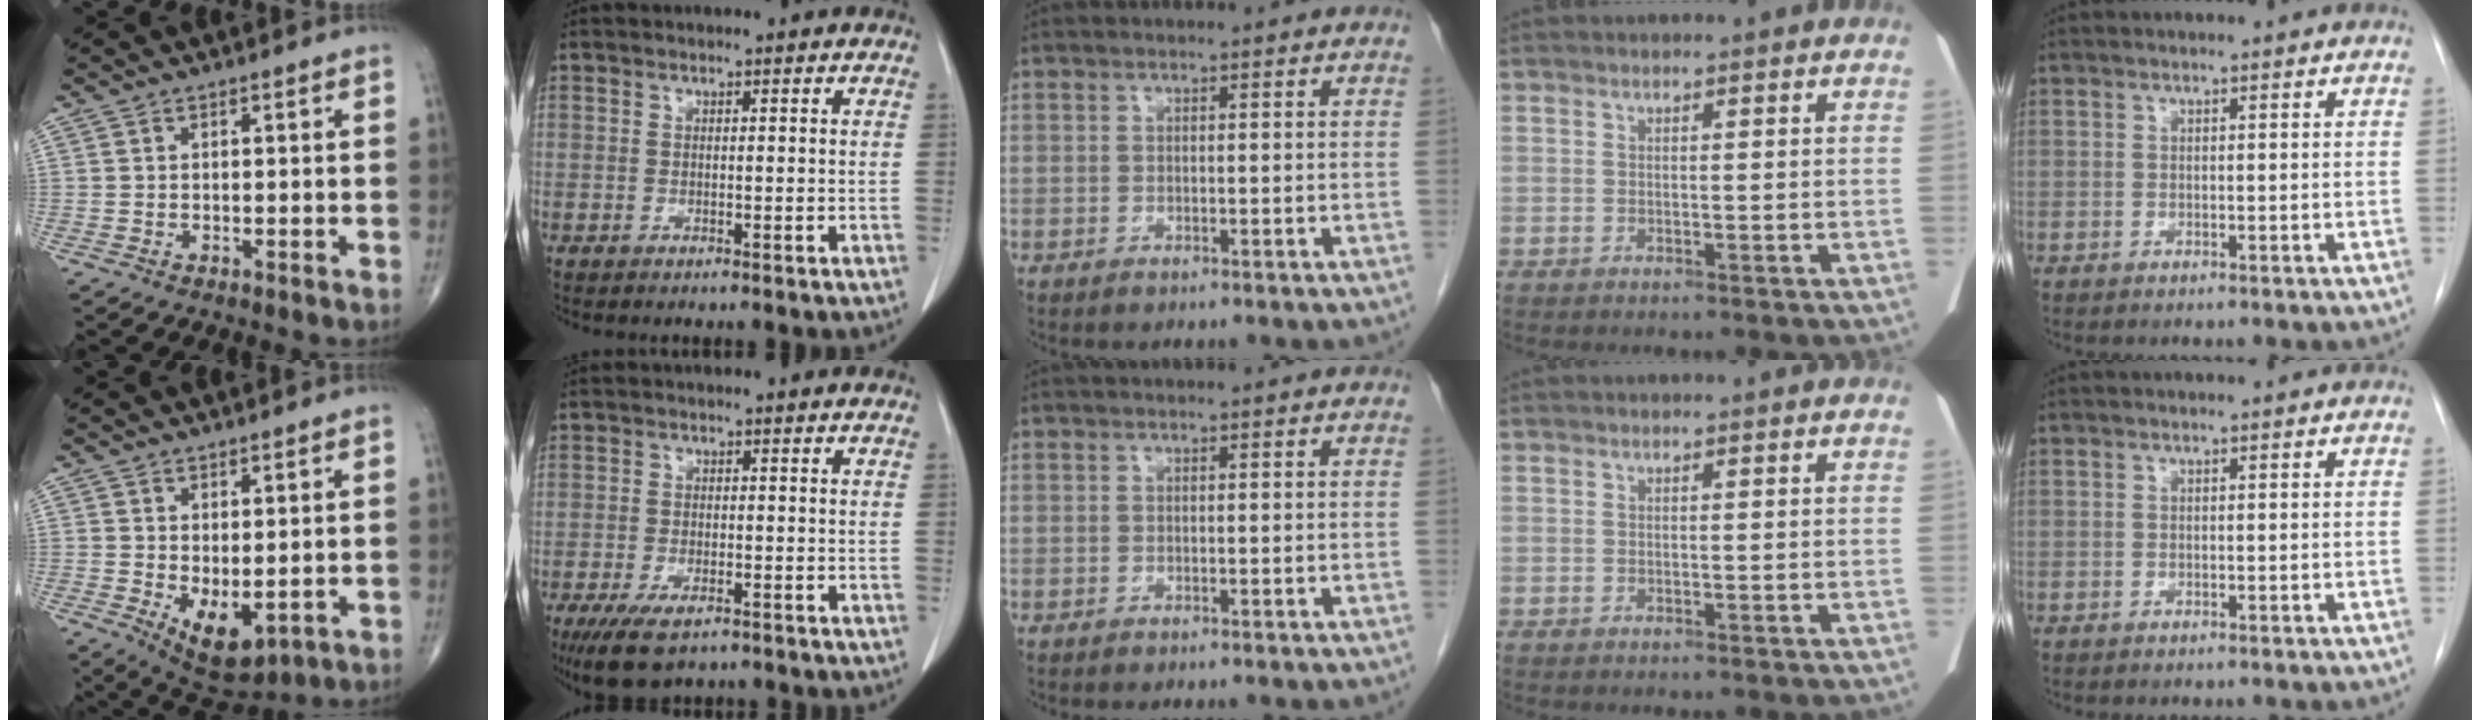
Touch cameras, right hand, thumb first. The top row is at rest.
{"thumb": {"total": 7.9, "force": [-1.3, 4.0, 6.6], "torque": [-0.091, -0.011, 0.000]}, "index": {"total": 7.1, "force": [-5.0, 2.5, 4.4], "torque": [-0.080, -0.014, -0.081]}}